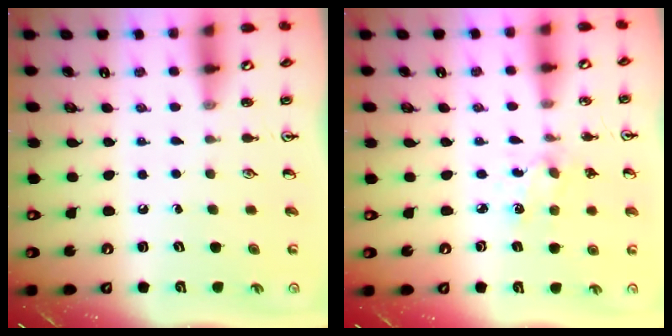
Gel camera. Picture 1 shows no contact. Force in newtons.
{"total": 2.2, "press": 2.1, "slide": 0.5}